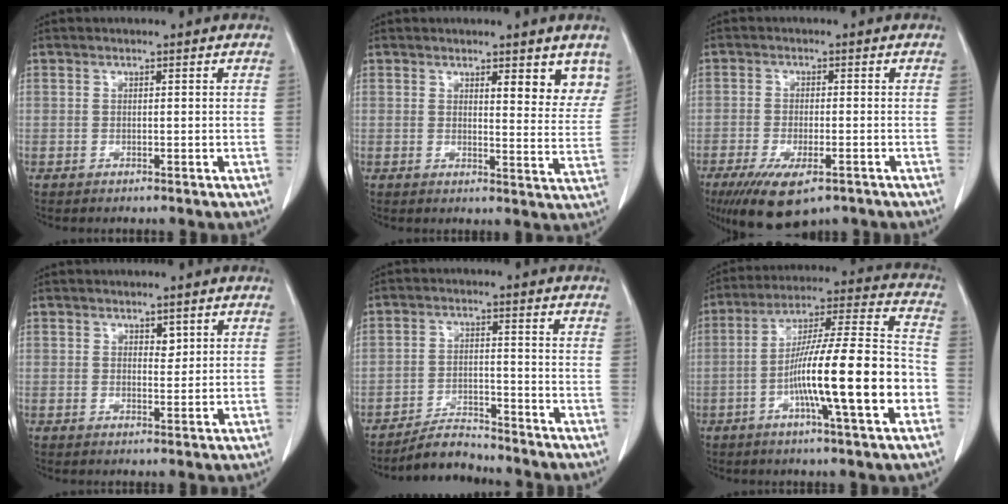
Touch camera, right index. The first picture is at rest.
{"total": 6.4, "force": [4.5, 1.7, 4.3], "torque": [-0.039, -0.021, 0.045]}
{"total": 9.5, "force": [-5.9, 3.2, 6.8], "torque": [-0.115, -0.019, -0.089]}
{"total": 1.5, "force": [0.8, 0.8, 0.9], "torque": [-0.010, -0.004, 0.014]}
{"total": 4.9, "force": [-4.8, 0.9, 0.3], "torque": [-0.009, -0.005, -0.082]}
{"total": 18.6, "force": [-5.4, 0.8, 17.7], "torque": [-0.287, 0.006, -0.089]}